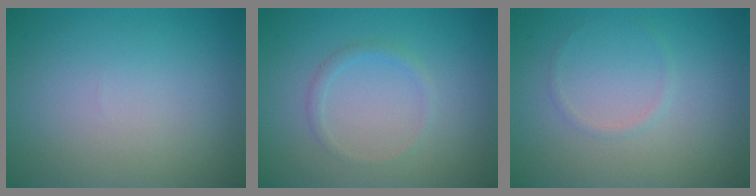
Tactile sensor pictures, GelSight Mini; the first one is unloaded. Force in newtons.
{"total": 1.1, "press": 1.1, "slide": 0.1}
{"total": 0.7, "press": 0.7, "slide": 0.1}